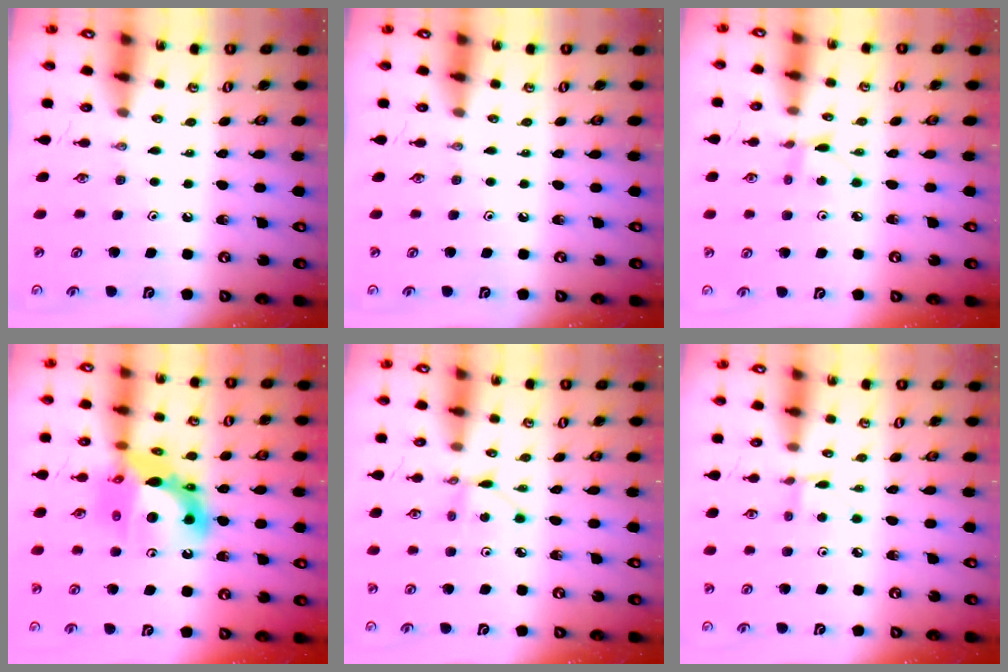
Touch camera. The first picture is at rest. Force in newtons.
{"total": 0.0}
{"total": 3.0, "press": 2.9, "slide": 0.4}
{"total": 16.2, "press": 16.1, "slide": 1.6}
{"total": 3.1, "press": 3.1, "slide": 0.4}
{"total": 2.6, "press": 2.6, "slide": 0.3}